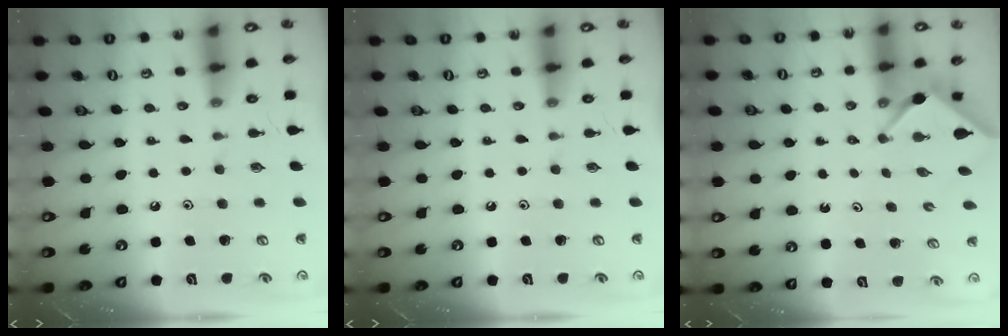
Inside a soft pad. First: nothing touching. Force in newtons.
{"total": 0.0}
{"total": 2.4, "press": 2.4, "slide": 0.3}